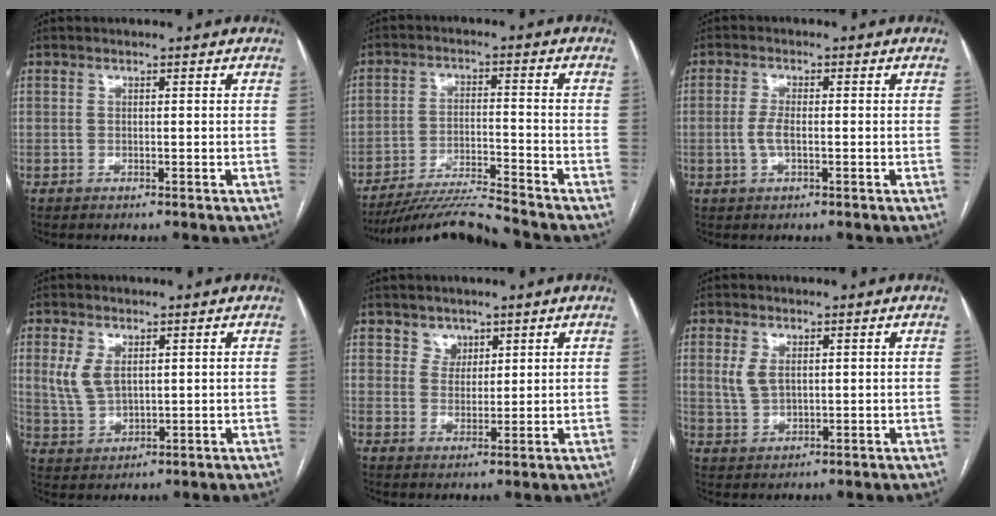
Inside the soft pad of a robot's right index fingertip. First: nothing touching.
{"total": 9.4, "force": [-9.0, -2.2, 1.7], "torque": [-0.025, -0.006, -0.165]}
{"total": 2.7, "force": [-0.4, 0.8, 2.5], "torque": [-0.064, 0.000, -0.008]}
{"total": 5.3, "force": [1.6, 3.2, 4.0], "torque": [-0.093, 0.007, 0.042]}
{"total": 2.8, "force": [1.8, 2.1, -0.1], "torque": [0.012, 0.000, 0.027]}
{"total": 3.7, "force": [1.0, 2.2, 2.8], "torque": [-0.064, 0.007, 0.027]}